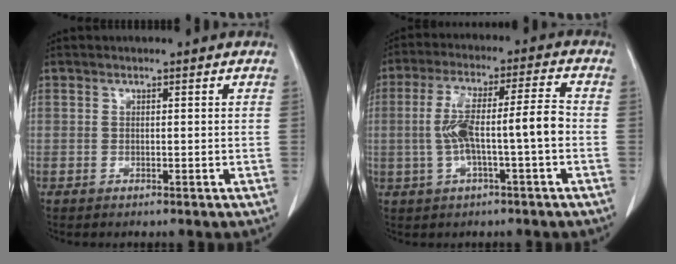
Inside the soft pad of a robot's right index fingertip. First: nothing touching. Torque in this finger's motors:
{"motor_torque": [0.88, -0.09, 0.30, 0.16]}